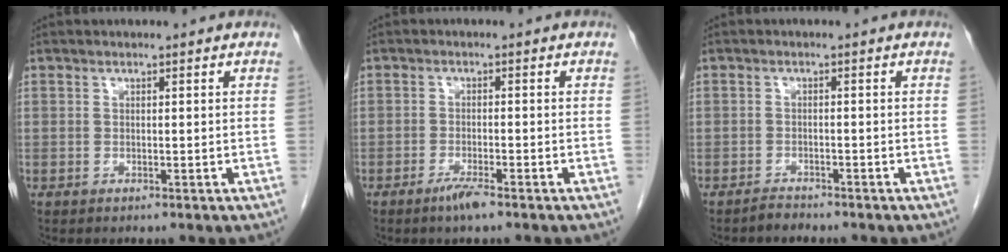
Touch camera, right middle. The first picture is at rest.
{"total": 2.9, "force": [-2.1, 0.2, 2.0], "torque": [-0.041, -0.003, -0.038]}
{"total": 1.3, "force": [-1.3, 0.0, 0.0], "torque": [0.000, -0.003, -0.023]}